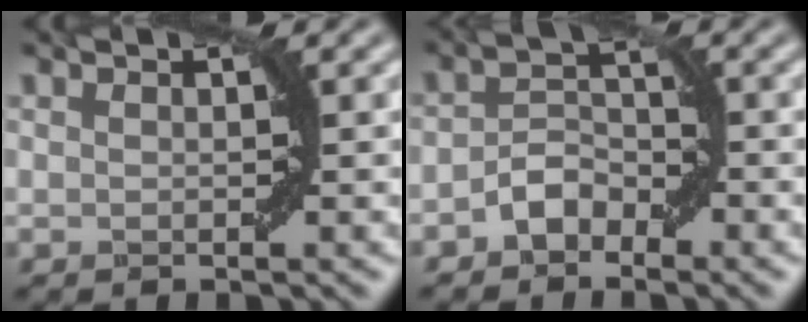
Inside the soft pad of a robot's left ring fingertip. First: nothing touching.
{"total": 2.5, "force": [-1.6, 1.5, 1.1], "torque": [-0.018, 0.015, -0.031]}